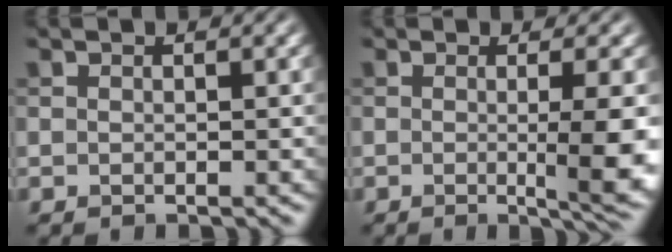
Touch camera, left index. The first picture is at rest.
{"total": 6.7, "force": [-0.7, 1.3, 6.5], "torque": [-0.091, -0.013, -0.005]}